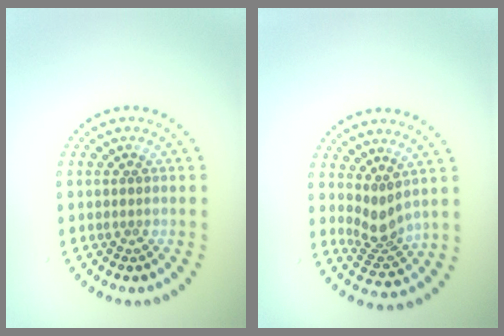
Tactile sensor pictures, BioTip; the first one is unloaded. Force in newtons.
{"total": 2.6, "press": 1.9, "slide": 1.8}